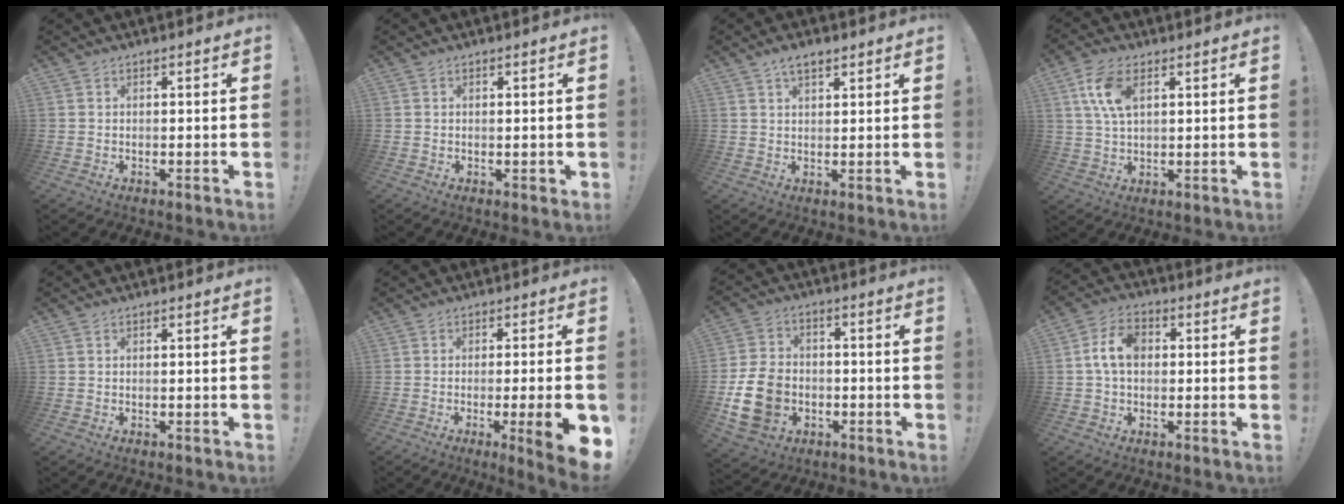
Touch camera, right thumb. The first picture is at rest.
{"total": 0.9, "force": [0.5, 0.3, 0.7], "torque": [-0.006, -0.002, 0.007]}
{"total": 4.3, "force": [2.7, 2.1, 2.6], "torque": [-0.044, -0.008, 0.050]}
{"total": 9.3, "force": [3.5, 5.0, 7.0], "torque": [-0.135, -0.002, 0.063]}
{"total": 0.0}
{"total": 11.1, "force": [-3.0, 0.7, 10.7], "torque": [-0.138, -0.002, -0.037]}
{"total": 14.6, "force": [-3.9, 11.2, 8.5], "torque": [-0.156, 0.032, -0.065]}
{"total": 8.6, "force": [0.7, 5.9, 6.2], "torque": [-0.115, 0.013, 0.014]}